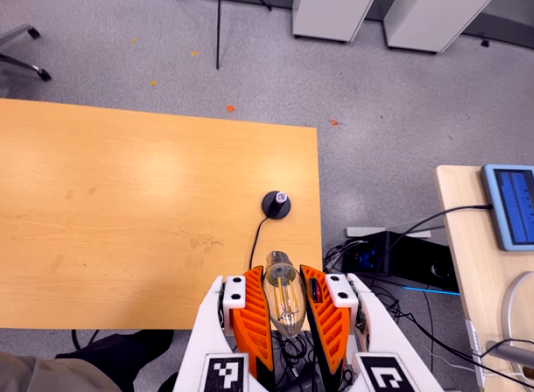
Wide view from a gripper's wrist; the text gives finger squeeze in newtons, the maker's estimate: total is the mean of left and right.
{"total": 21.4, "left": 23.6, "right": 19.1}